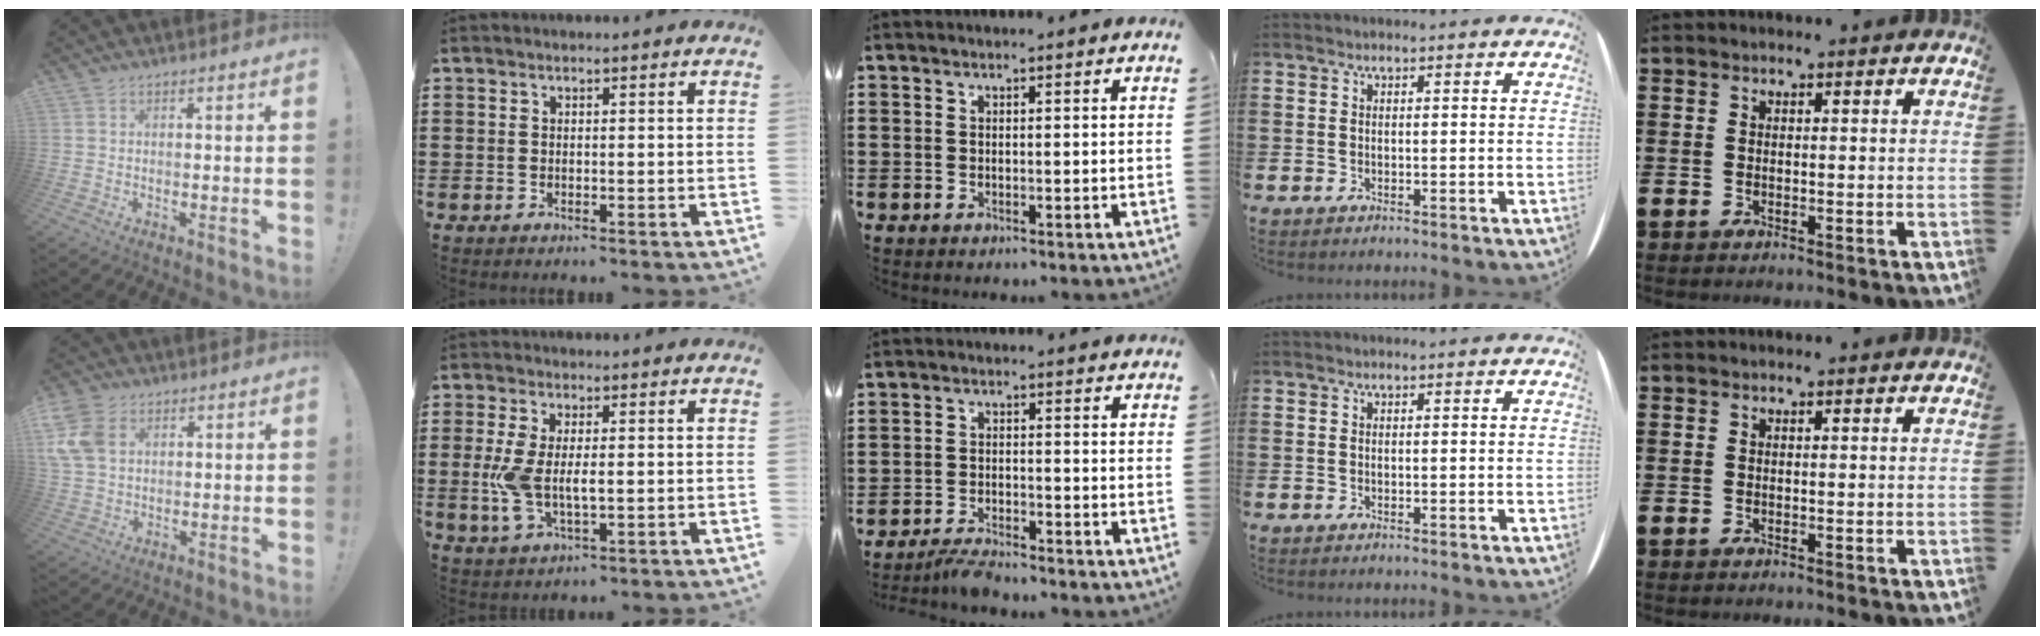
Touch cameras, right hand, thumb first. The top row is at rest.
{"thumb": {"total": 11.1, "force": [3.7, 7.8, 7.0], "torque": [-0.151, 0.000, 0.073]}, "index": {"total": 6.6, "force": [-0.2, 3.1, 5.8], "torque": [-0.143, -0.005, -0.011]}, "middle": {"total": 2.9, "force": [-2.8, 0.1, 0.6], "torque": [-0.014, 0.002, -0.057]}}